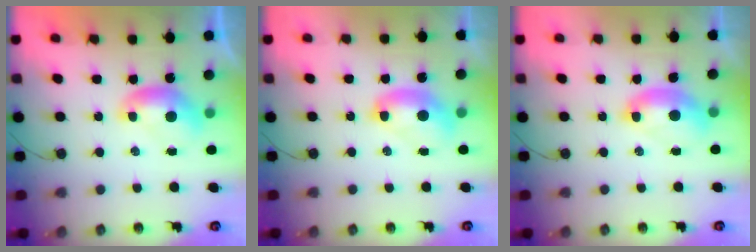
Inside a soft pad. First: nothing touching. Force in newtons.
{"total": 2.5, "press": 2.5, "slide": 0.1}
{"total": 2.6, "press": 2.5, "slide": 0.5}